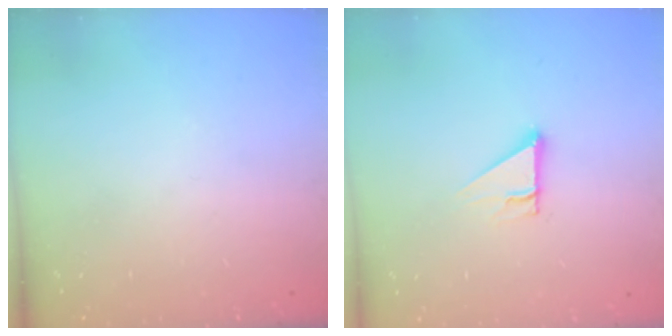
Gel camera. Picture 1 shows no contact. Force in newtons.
{"total": 3.2, "press": 3.2, "slide": 0.1}